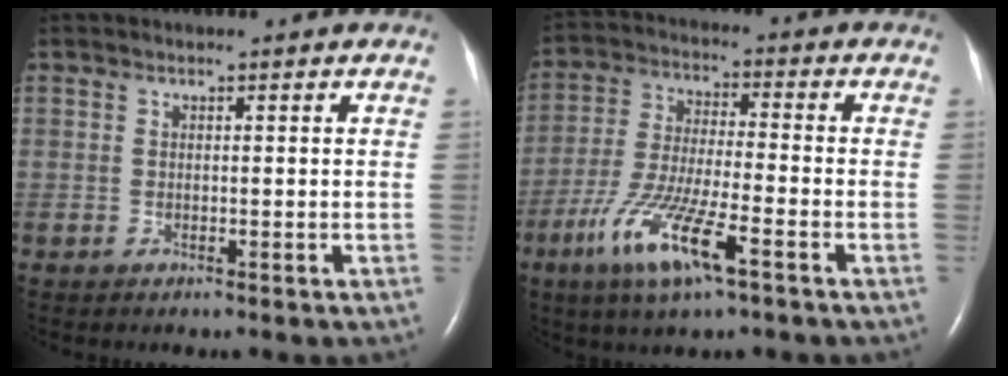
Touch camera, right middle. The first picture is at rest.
{"total": 11.9, "force": [-6.1, 1.5, 10.1], "torque": [-0.210, -0.020, -0.114]}